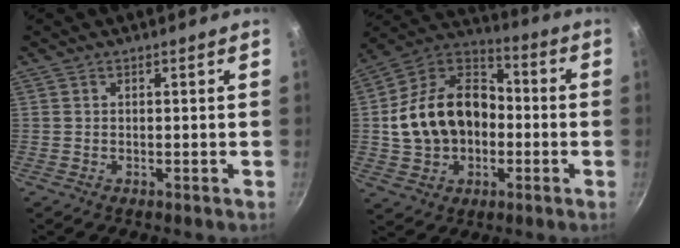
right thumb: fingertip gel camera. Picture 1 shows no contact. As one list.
[{"total": 19.2, "force": [-1.4, 14.3, 12.7], "torque": [-0.200, 0.048, -0.031]}]